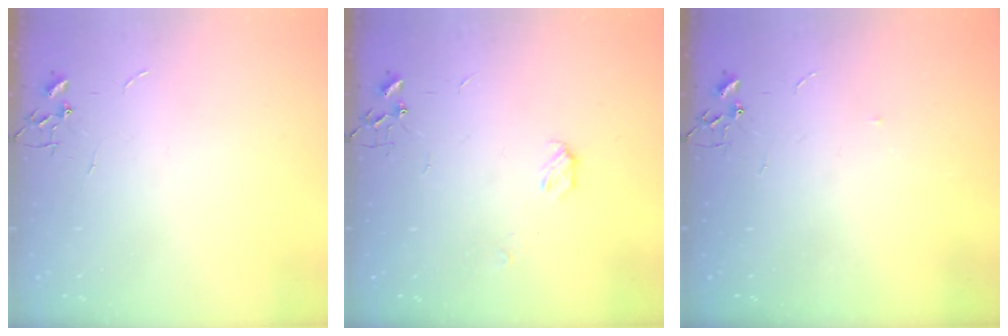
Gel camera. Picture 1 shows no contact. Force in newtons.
{"total": 3.9, "press": 3.8, "slide": 0.6}
{"total": 2.7, "press": 2.7, "slide": 0.4}